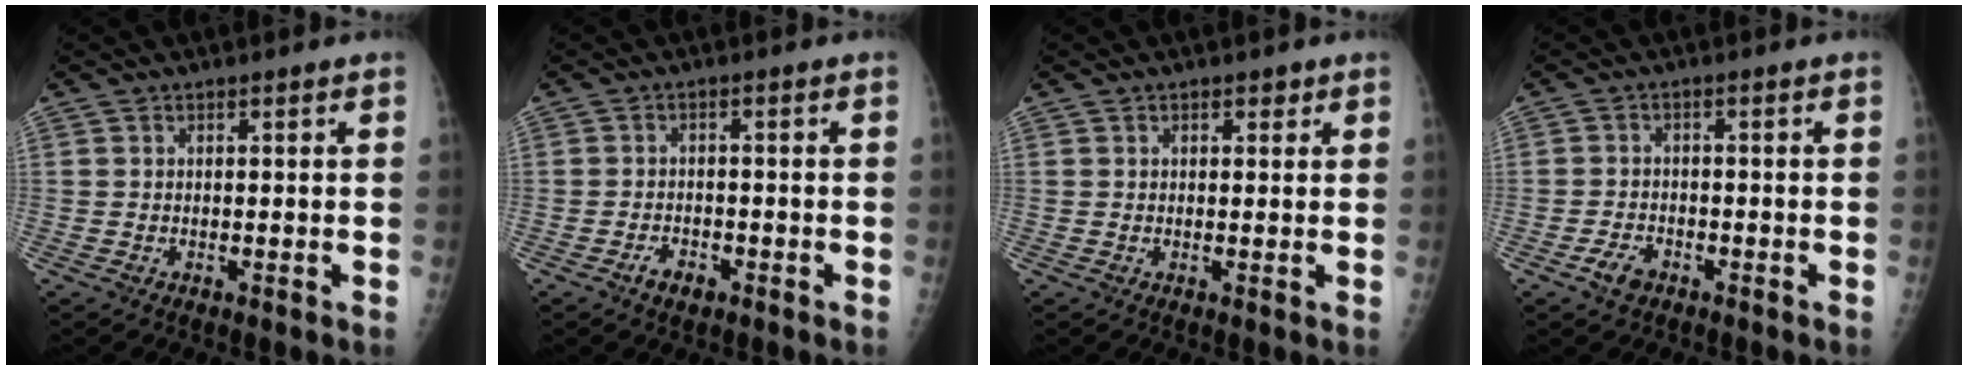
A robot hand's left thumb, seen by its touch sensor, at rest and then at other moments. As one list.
[{"total": 3.1, "force": [-1.9, 1.8, 1.7], "torque": [-0.024, 0.010, -0.029]}, {"total": 1.6, "force": [0.9, 1.0, 0.8], "torque": [0.002, -0.002, 0.008]}, {"total": 3.5, "force": [-2.1, 2.2, 1.7], "torque": [-0.028, 0.012, -0.035]}]